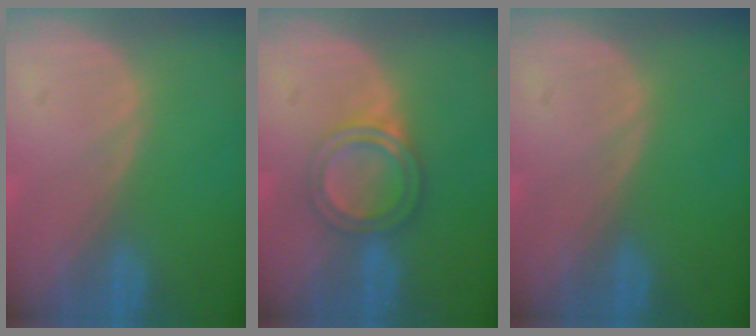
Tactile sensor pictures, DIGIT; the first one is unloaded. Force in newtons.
{"total": 5.0, "press": 4.5, "slide": 2.0}
{"total": 0.0}